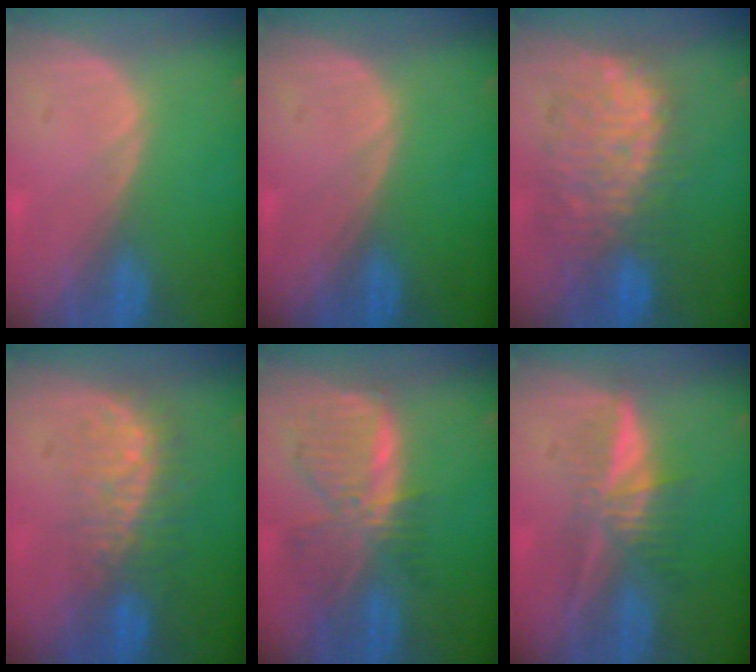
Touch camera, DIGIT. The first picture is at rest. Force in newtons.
{"total": 0.0}
{"total": 10.2, "press": 9.7, "slide": 3.2}
{"total": 7.6, "press": 7.3, "slide": 2.3}
{"total": 8.4, "press": 7.3, "slide": 4.0}
{"total": 5.9, "press": 5.6, "slide": 2.0}